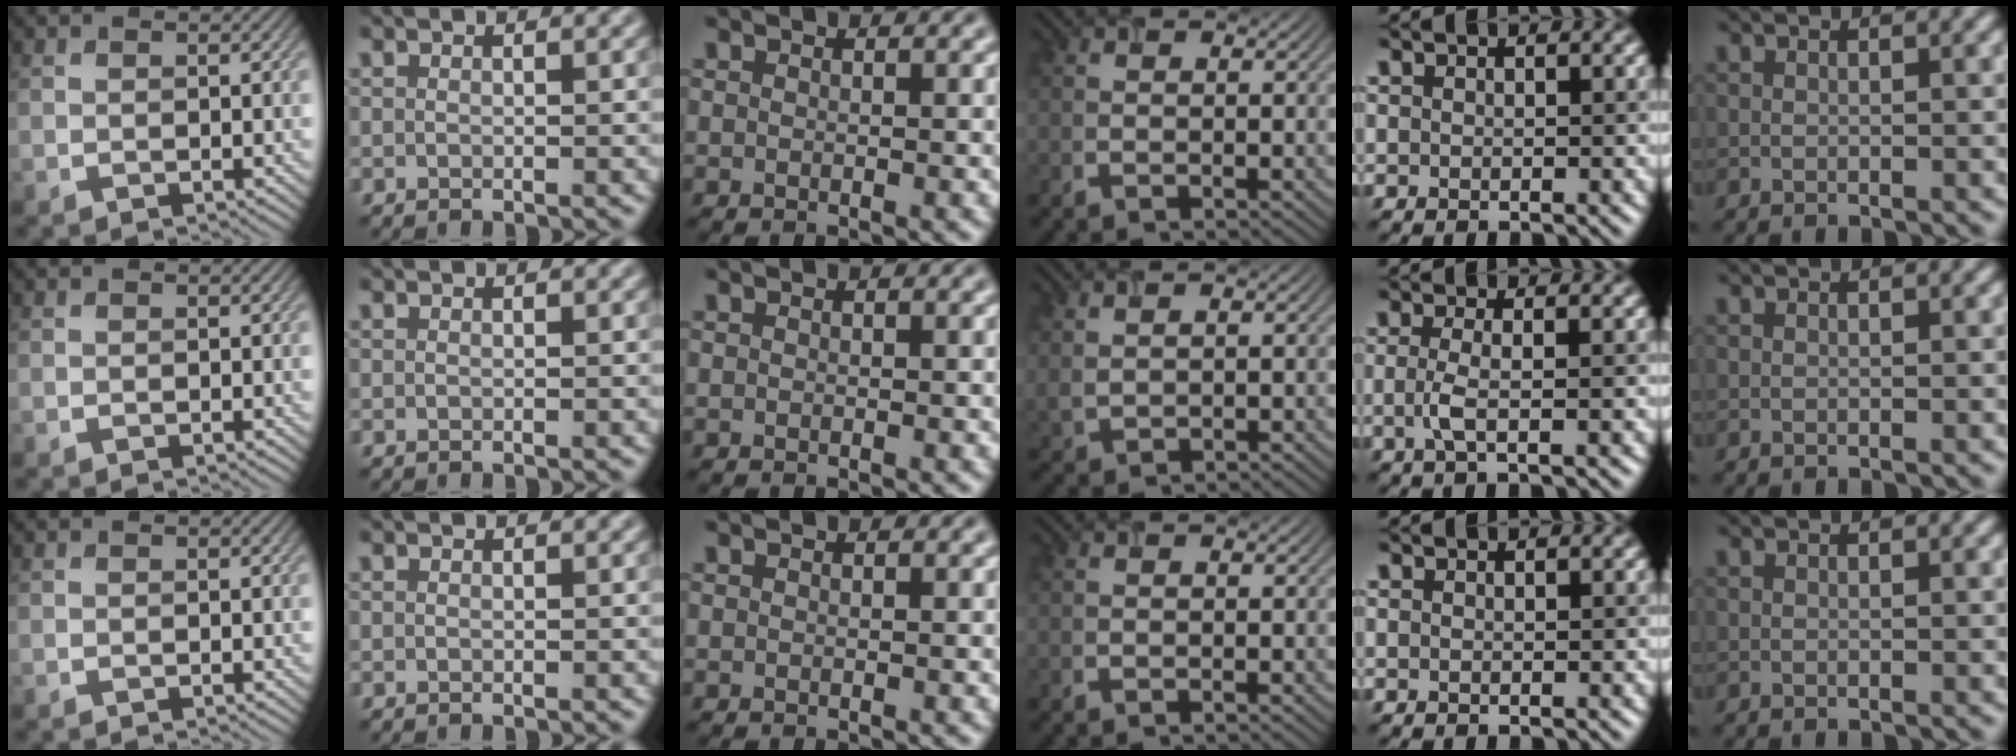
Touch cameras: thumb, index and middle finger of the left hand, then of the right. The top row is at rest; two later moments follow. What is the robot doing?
{"motion": "insert", "object": "airpods case & airpods"}